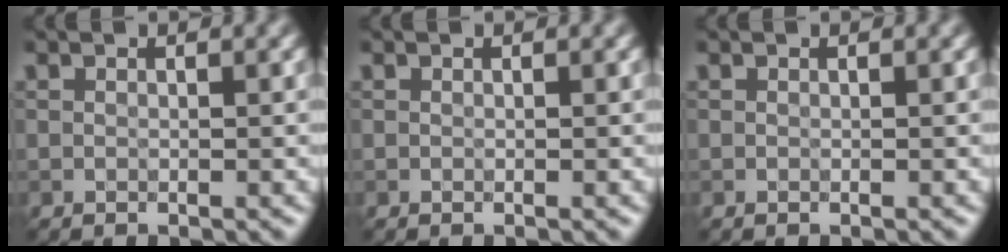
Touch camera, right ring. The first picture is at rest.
{"total": 0.0}
{"total": 0.0}